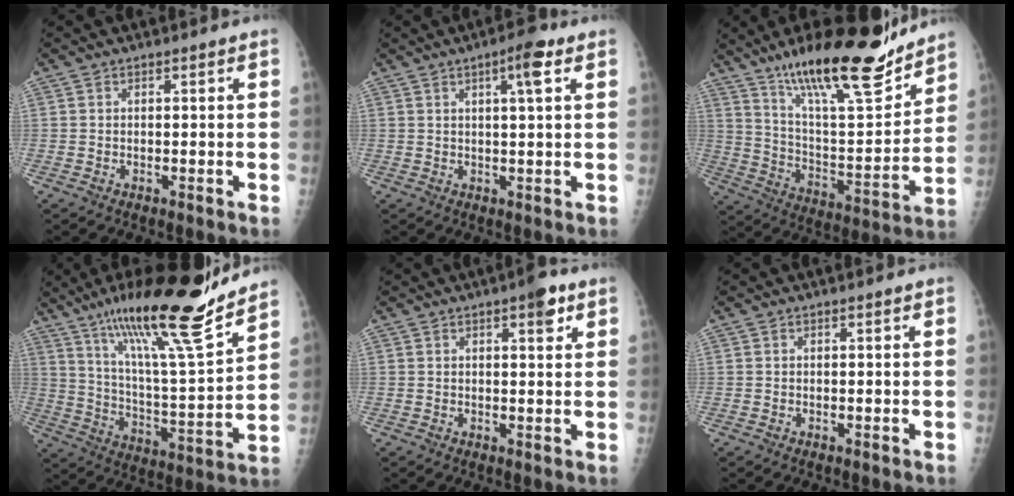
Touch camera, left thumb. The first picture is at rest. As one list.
[{"total": 5.0, "force": [2.3, 0.9, 4.4], "torque": [-0.065, -0.006, 0.031]}, {"total": 23.8, "force": [17.4, 5.9, 15.2], "torque": [-0.215, -0.085, 0.291]}, {"total": 23.4, "force": [17.2, 2.9, 15.7], "torque": [-0.237, -0.079, 0.292]}, {"total": 4.2, "force": [2.3, 1.4, 3.2], "torque": [-0.032, -0.007, 0.026]}, {"total": 0.0}]